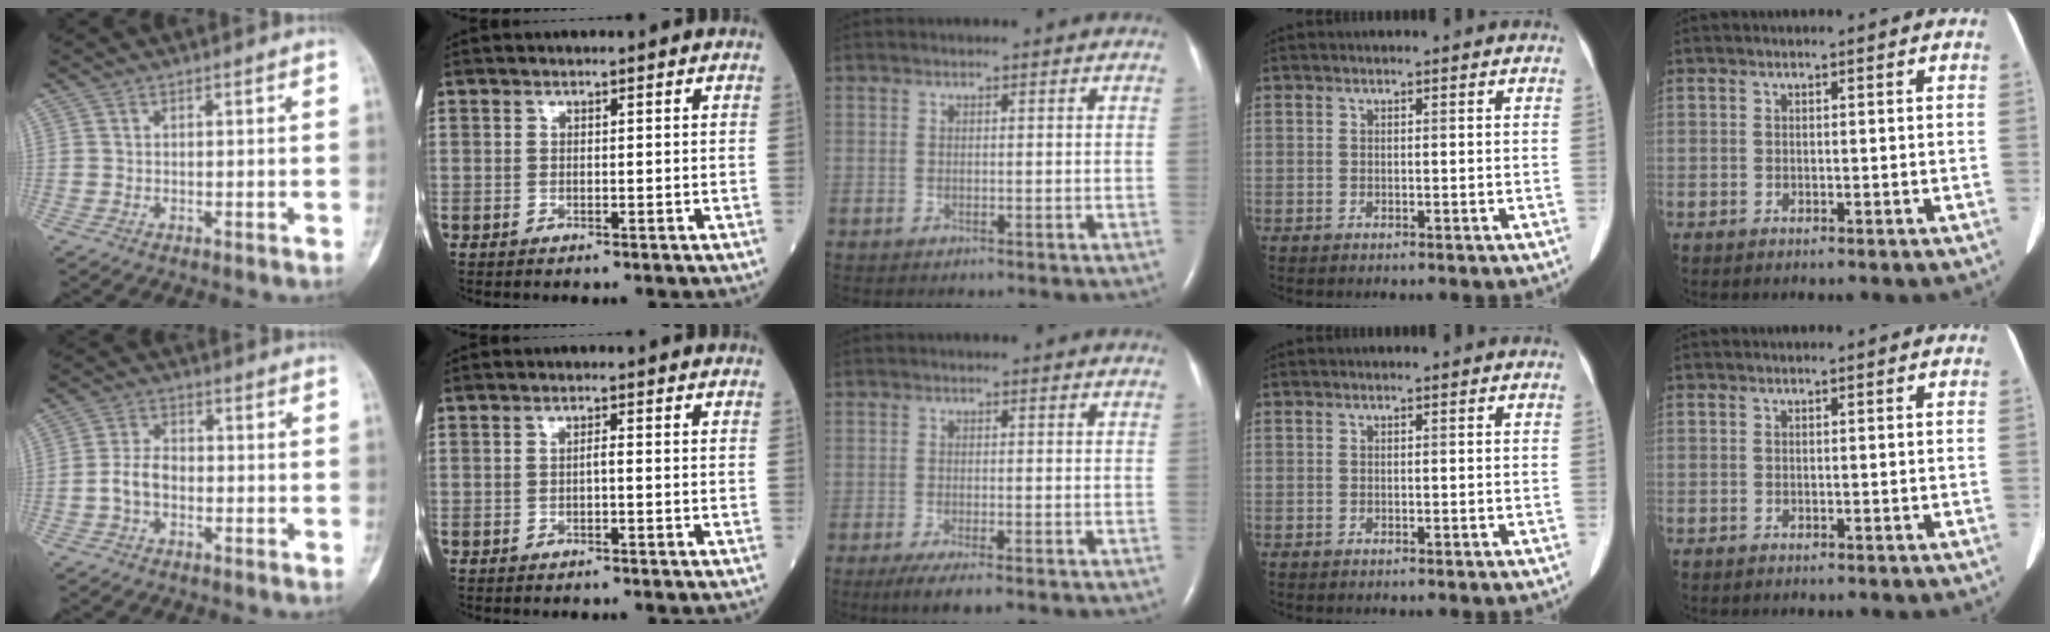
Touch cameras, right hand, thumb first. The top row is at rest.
{"thumb": {"total": 4.8, "force": [-1.4, 3.1, 3.3], "torque": [-0.063, 0.019, -0.032]}, "index": {"total": 0.8, "force": [-0.2, 0.0, 0.7], "torque": [-0.011, 0.002, -0.005]}, "middle": {"total": 4.7, "force": [-3.2, 0.8, 3.4], "torque": [-0.060, -0.013, -0.047]}}